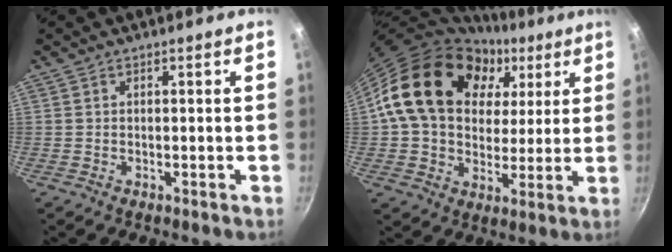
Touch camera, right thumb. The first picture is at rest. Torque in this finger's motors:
{"motor_torque": [0.54, 4.47, 1.79, -0.24, 0.23]}